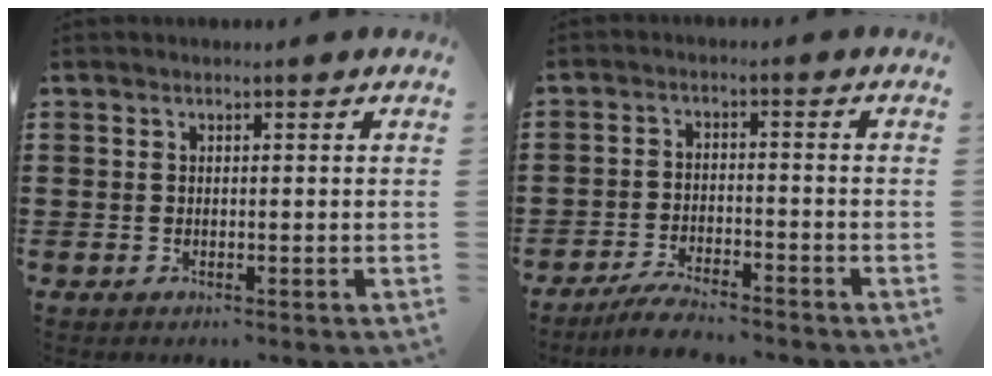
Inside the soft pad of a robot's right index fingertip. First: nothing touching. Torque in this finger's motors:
{"motor_torque": [-0.40, 0.45, 0.30, 0.03]}